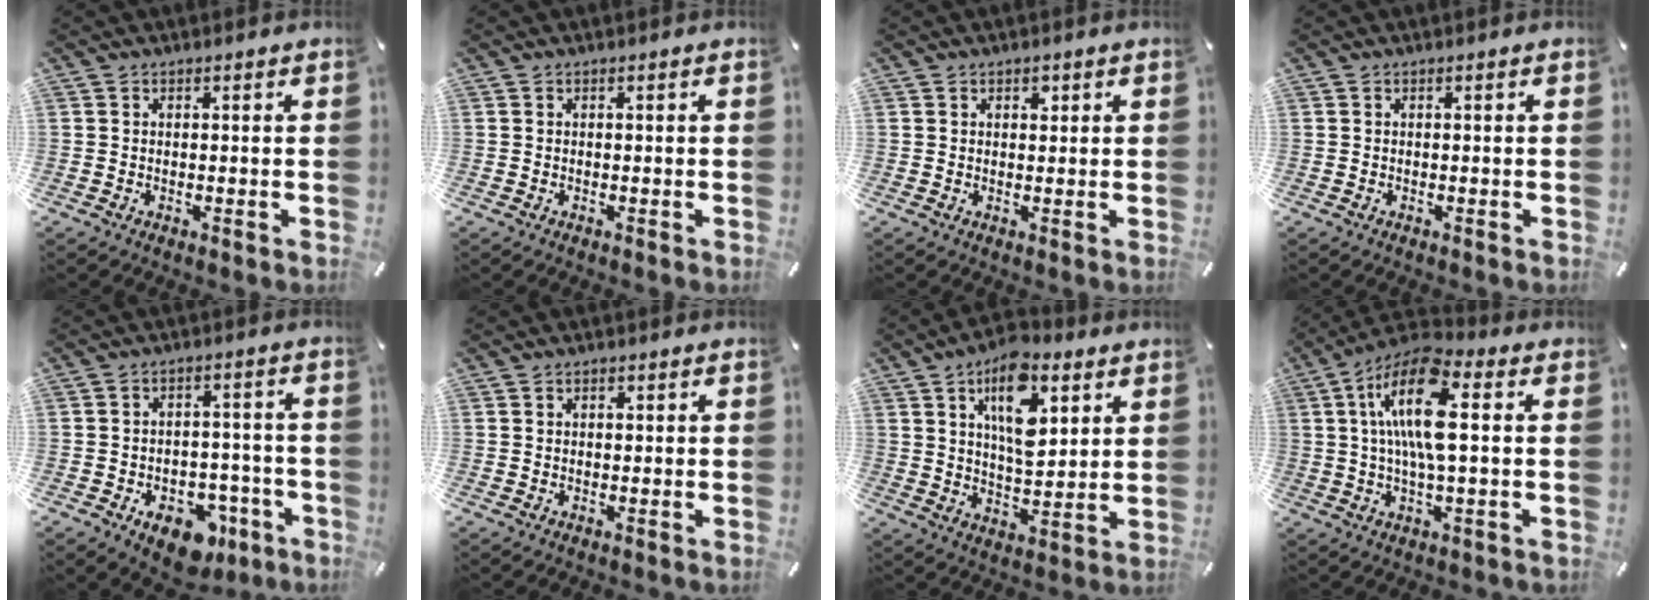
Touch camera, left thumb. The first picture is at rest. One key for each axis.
{"total": 0.0}
{"total": 1.5, "fx": 0.7, "fy": 1.1, "fz": 0.6, "tx": 0.002, "ty": -0.003, "tz": 0.010}
{"total": 0.0}
{"total": 10.7, "fx": -5.4, "fy": 7.2, "fz": 5.8, "tx": -0.060, "ty": 0.035, "tz": -0.083}
{"total": 0.9, "fx": 0.3, "fy": 0.7, "fz": 0.5, "tx": -0.011, "ty": 0.005, "tz": 0.004}
{"total": 14.7, "fx": 6.8, "fy": 7.5, "fz": 10.7, "tx": -0.162, "ty": -0.018, "tz": 0.115}
{"total": 15.9, "fx": 2.4, "fy": 5.8, "fz": 14.6, "tx": -0.293, "ty": 0.000, "tz": 0.039}